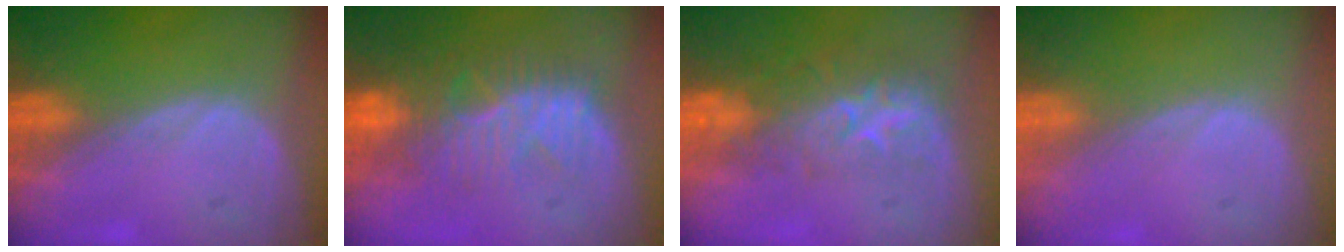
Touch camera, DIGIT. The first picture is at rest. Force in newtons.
{"total": 10.1, "press": 8.7, "slide": 5.1}
{"total": 8.2, "press": 7.4, "slide": 3.7}
{"total": 0.0}